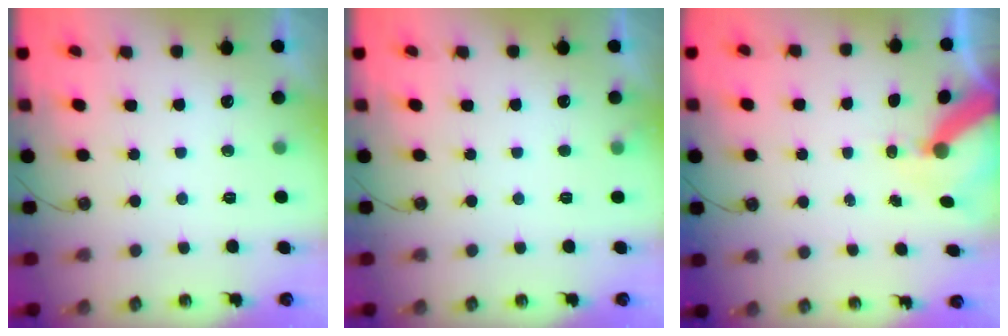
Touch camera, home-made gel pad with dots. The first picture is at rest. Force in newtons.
{"total": 2.6, "press": 2.6, "slide": 0.4}
{"total": 8.2, "press": 8.1, "slide": 0.9}